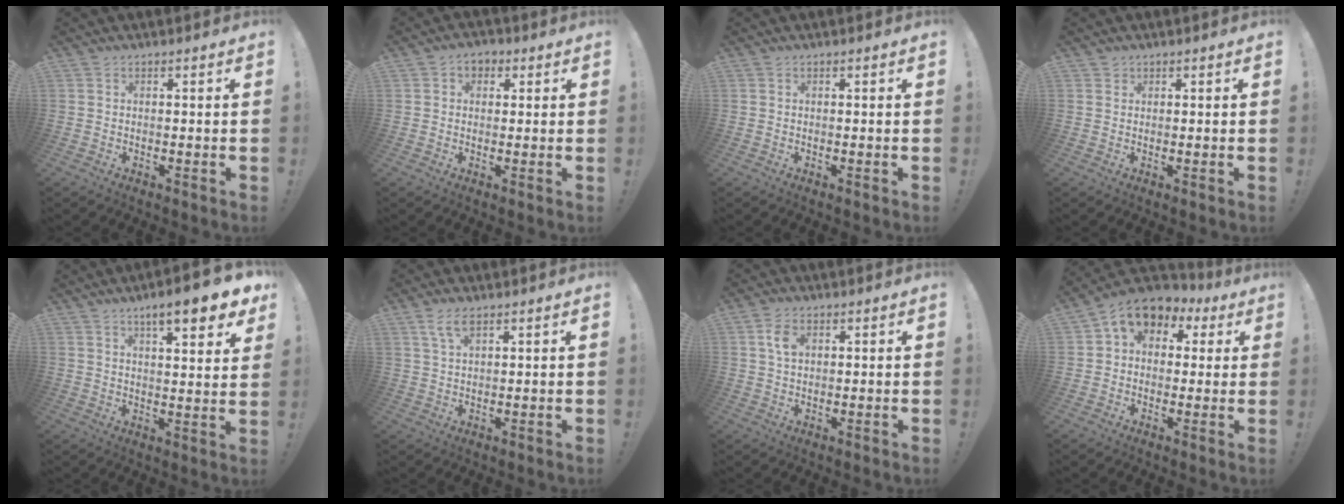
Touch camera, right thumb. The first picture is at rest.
{"total": 3.8, "force": [1.2, 3.0, 2.0], "torque": [-0.020, 0.000, 0.020]}
{"total": 0.0}
{"total": 1.1, "force": [0.9, 0.6, 0.0], "torque": [0.008, -0.003, 0.015]}
{"total": 10.4, "force": [6.6, 1.8, 7.9], "torque": [-0.110, -0.039, 0.105]}
{"total": 4.6, "force": [2.8, 1.4, 3.4], "torque": [-0.067, -0.004, 0.051]}
{"total": 4.7, "force": [1.7, 2.8, 3.3], "torque": [-0.055, 0.000, 0.031]}
{"total": 8.8, "force": [4.1, 6.4, 4.5], "torque": [-0.073, -0.018, 0.082]}